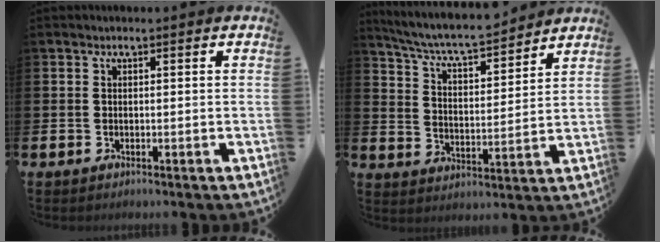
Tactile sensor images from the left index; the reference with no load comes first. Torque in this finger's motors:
{"motor_torque": [1.01, -1.13, 0.51, 0.18]}